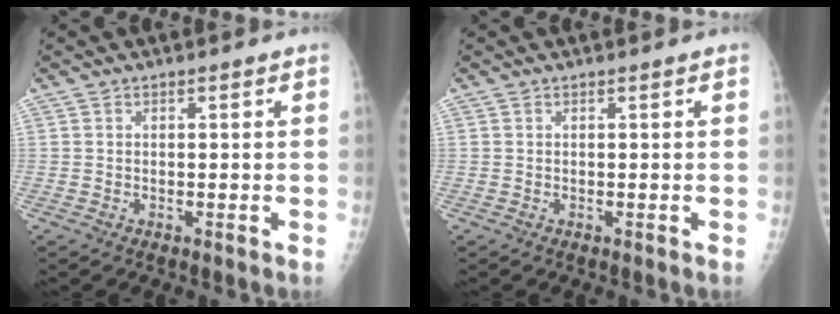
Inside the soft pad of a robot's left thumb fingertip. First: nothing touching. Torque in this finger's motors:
{"motor_torque": [0.00, 0.00, -0.01, -0.01, 0.00]}